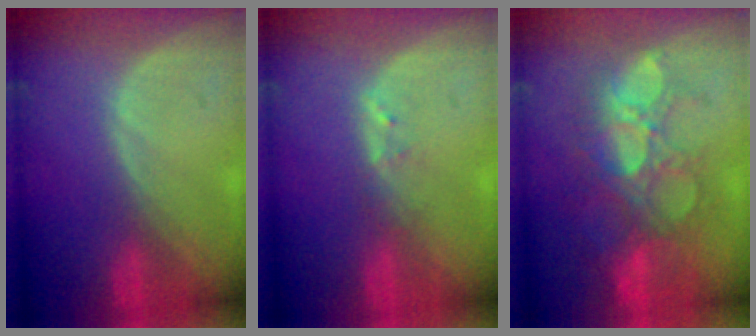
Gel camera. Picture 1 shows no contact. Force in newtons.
{"total": 1.2, "press": 1.1, "slide": 0.2}
{"total": 11.1, "press": 9.6, "slide": 5.5}